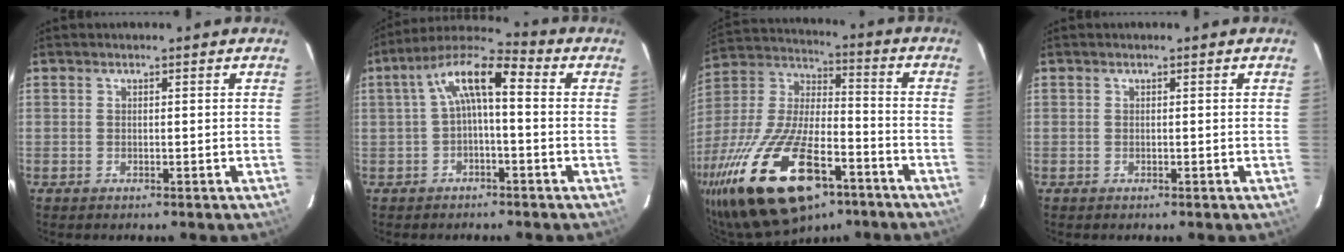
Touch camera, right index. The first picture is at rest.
{"total": 8.7, "force": [0.2, 2.8, 8.3], "torque": [-0.162, 0.030, -0.001]}
{"total": 27.3, "force": [-15.3, 11.3, 19.6], "torque": [-0.402, -0.037, -0.259]}
{"total": 0.0}